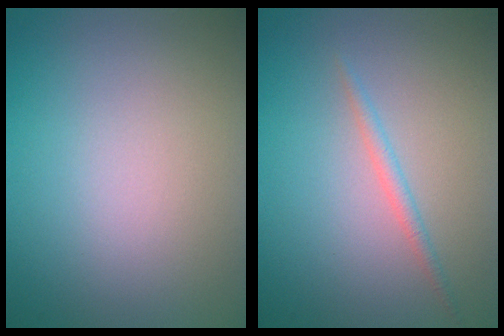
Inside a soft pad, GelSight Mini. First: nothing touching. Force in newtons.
{"total": 1.1, "press": 1.1, "slide": 0.0}